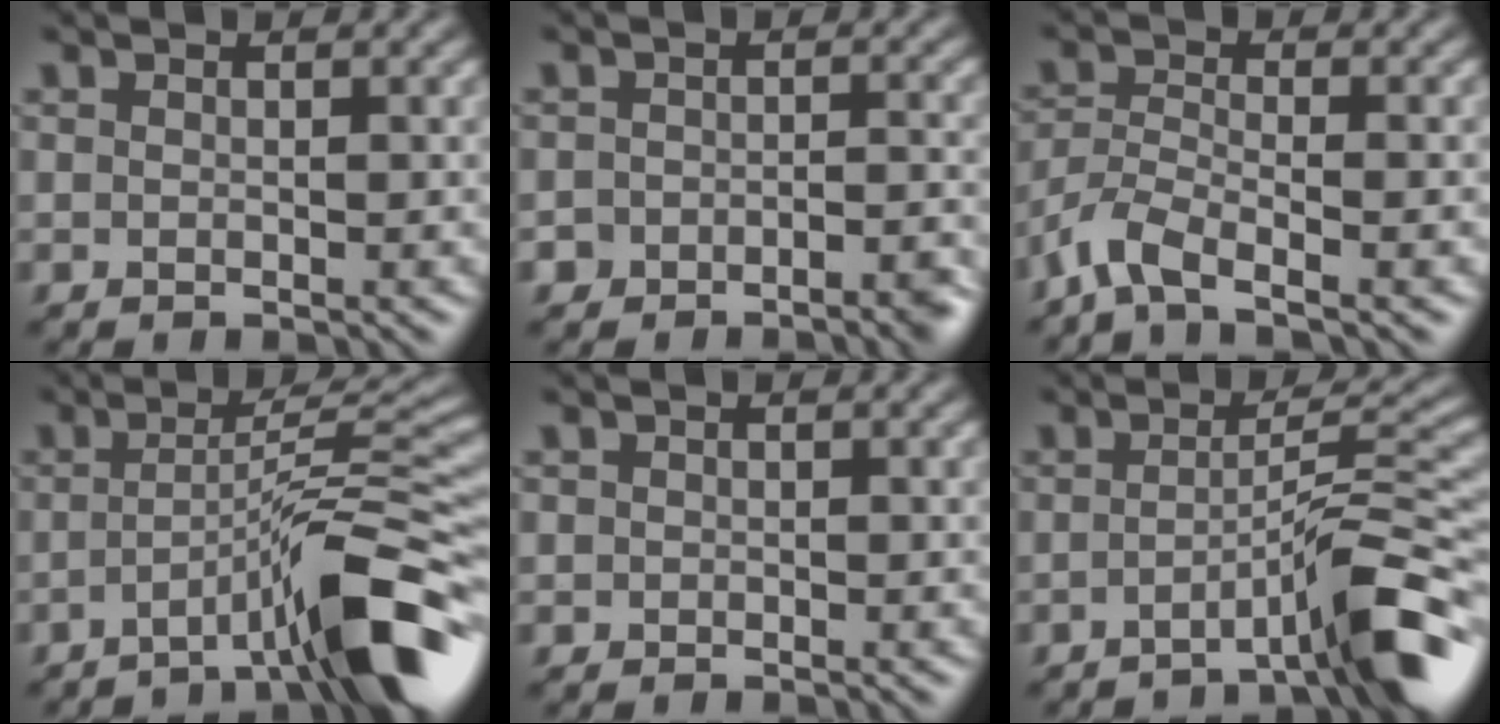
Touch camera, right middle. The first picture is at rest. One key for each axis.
{"total": 3.5, "fx": -3.0, "fy": 1.7, "fz": 0.8, "tx": -0.002, "ty": 0.008, "tz": -0.039}
{"total": 4.3, "fx": -3.1, "fy": 1.1, "fz": 2.7, "tx": -0.056, "ty": -0.007, "tz": -0.074}
{"total": 9.1, "fx": -4.1, "fy": 1.3, "fz": 8.0, "tx": -0.105, "ty": 0.019, "tz": -0.075}
{"total": 0.6, "fx": -0.1, "fy": 0.6, "fz": 0.0, "tx": 0.006, "ty": -0.004, "tz": -0.005}
{"total": 6.3, "fx": -3.3, "fy": 0.5, "fz": 5.4, "tx": -0.073, "ty": 0.017, "tz": -0.063}